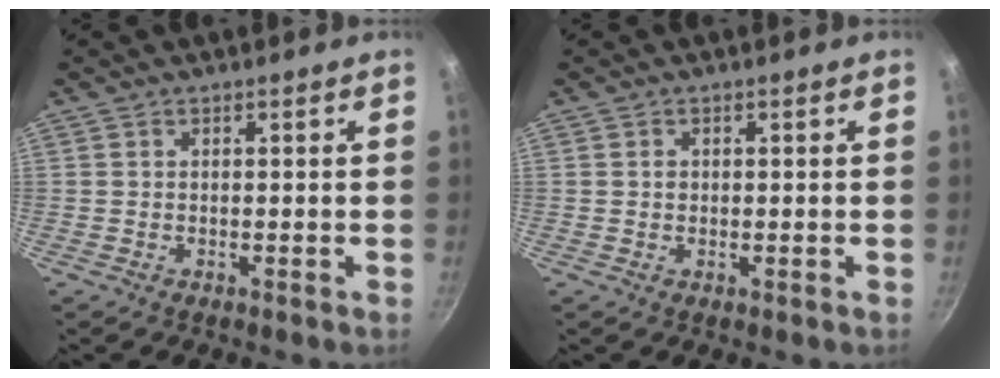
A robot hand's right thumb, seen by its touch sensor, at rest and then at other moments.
{"total": 1.1, "force": [0.1, 0.9, 0.5], "torque": [-0.005, 0.002, 0.001]}